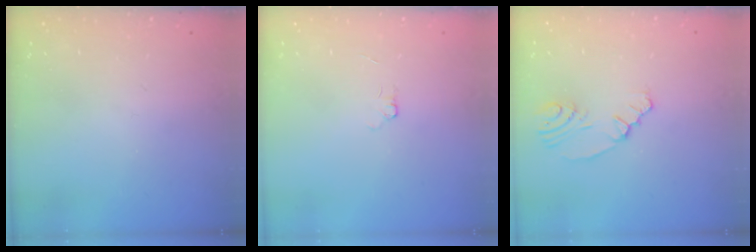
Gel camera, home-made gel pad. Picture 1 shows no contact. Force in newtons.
{"total": 2.2, "press": 2.1, "slide": 0.3}
{"total": 5.1, "press": 2.7, "slide": 4.3}